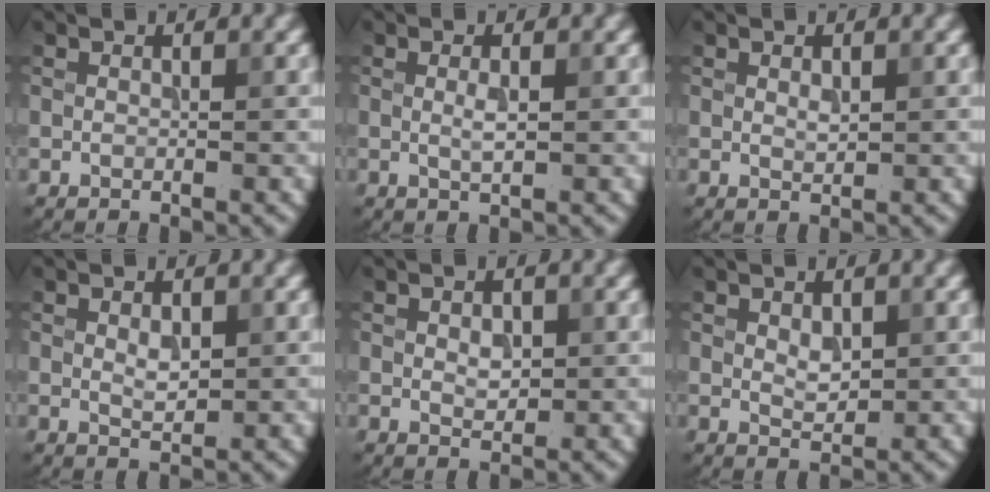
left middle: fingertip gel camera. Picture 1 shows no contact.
{"total": 1.3, "force": [0.1, 0.3, 1.3], "torque": [-0.024, 0.000, 0.002]}
{"total": 0.9, "force": [0.3, 0.5, 0.7], "torque": [-0.014, -0.001, 0.008]}
{"total": 1.6, "force": [0.4, 0.8, 1.3], "torque": [-0.024, -0.001, 0.010]}
{"total": 1.7, "force": [0.2, 1.1, 1.3], "torque": [-0.023, -0.002, 0.006]}
{"total": 1.7, "force": [0.5, 1.0, 1.3], "torque": [-0.023, -0.002, 0.012]}